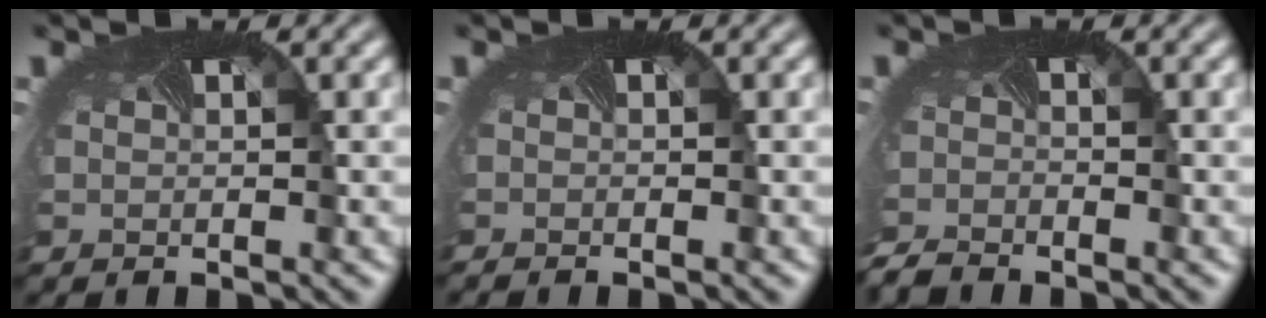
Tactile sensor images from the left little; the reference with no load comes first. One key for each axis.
{"total": 0.8, "fx": -0.7, "fy": -0.3, "fz": -0.1, "tx": -0.004, "ty": -0.008, "tz": -0.013}
{"total": 2.7, "fx": -2.7, "fy": 0.1, "fz": -0.1, "tx": -0.012, "ty": -0.020, "tz": -0.058}